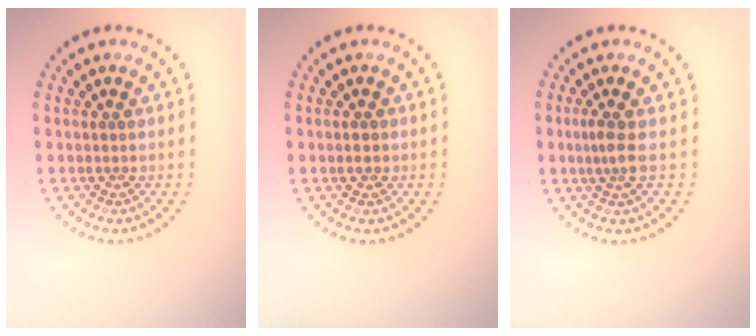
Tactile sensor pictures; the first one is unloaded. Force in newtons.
{"total": 1.2, "press": 1.2, "slide": 0.1}
{"total": 1.7, "press": 1.4, "slide": 1.1}